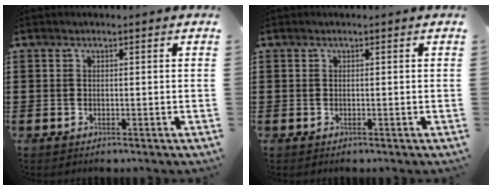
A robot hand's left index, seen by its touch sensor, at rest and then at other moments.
{"total": 0.0}